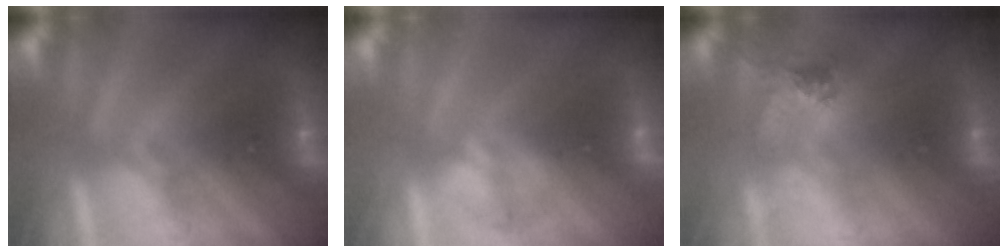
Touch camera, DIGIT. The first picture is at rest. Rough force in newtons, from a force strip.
{"total": 3.5}
{"total": 2.5}